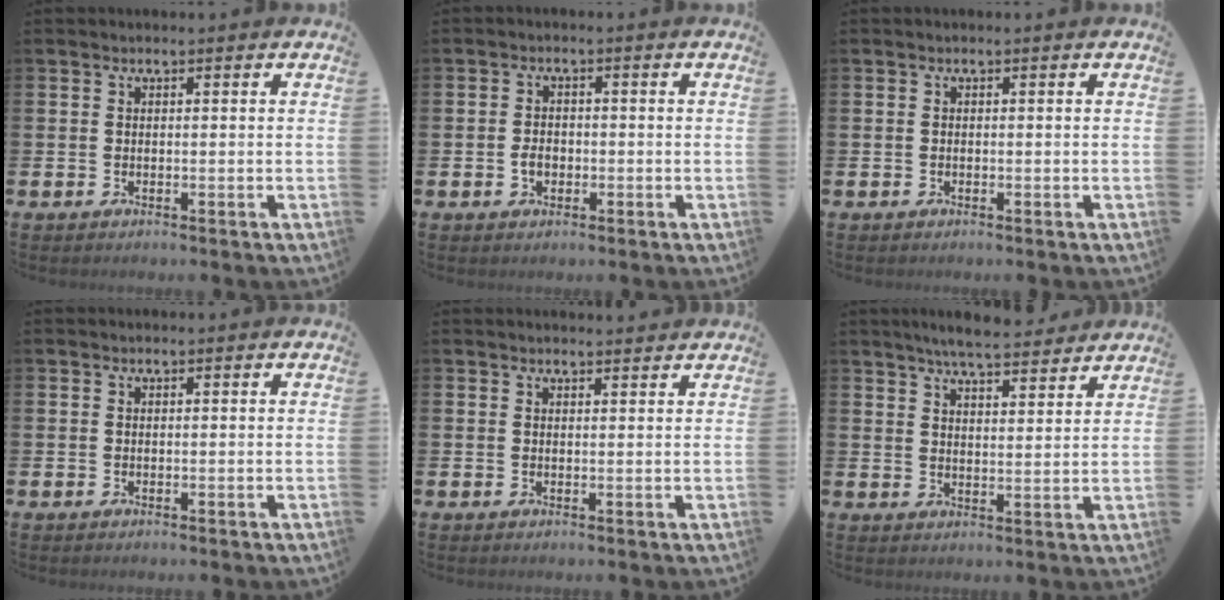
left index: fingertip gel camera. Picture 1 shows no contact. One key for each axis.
{"total": 2.2, "fx": -0.5, "fy": 1.6, "fz": 1.3, "tx": -0.013, "ty": 0.001, "tz": -0.016}
{"total": 0.0}
{"total": 0.0}
{"total": 1.3, "fx": 1.3, "fy": 0.0, "fz": 0.1, "tx": 0.007, "ty": -0.007, "tz": 0.021}
{"total": 6.0, "fx": 5.8, "fy": 0.5, "fz": 1.6, "tx": -0.035, "ty": -0.027, "tz": 0.101}